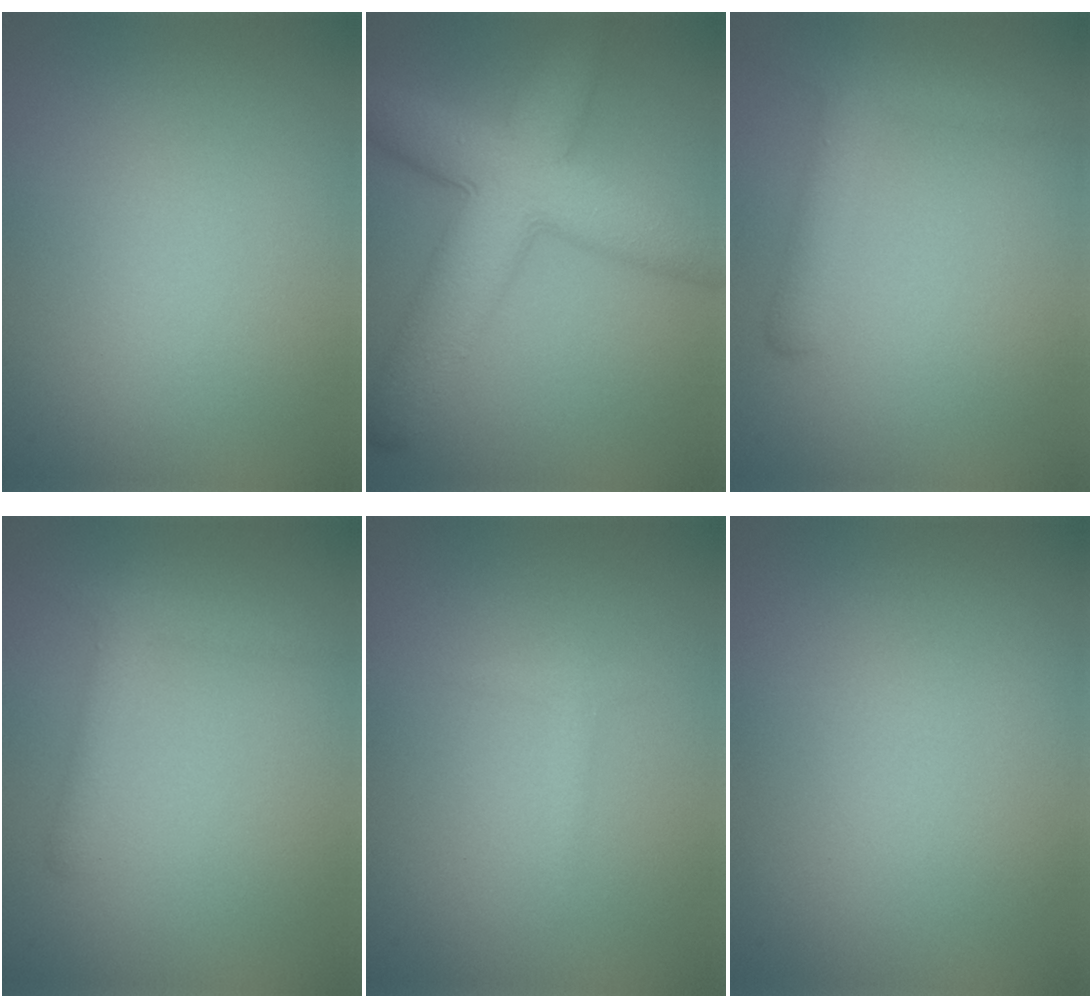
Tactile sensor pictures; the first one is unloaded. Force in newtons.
{"total": 9.6, "press": 9.6, "slide": 0.2}
{"total": 3.0, "press": 3.0, "slide": 0.2}
{"total": 1.9, "press": 1.9, "slide": 0.1}
{"total": 0.9, "press": 0.9, "slide": 0.1}
{"total": 0.0}